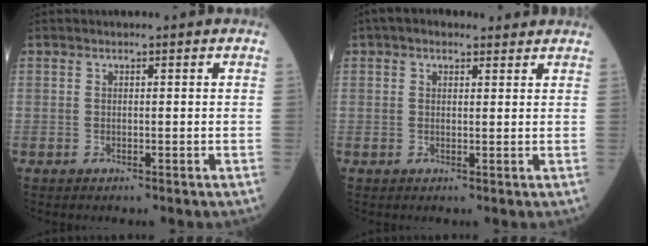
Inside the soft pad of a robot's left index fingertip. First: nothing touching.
{"total": 3.4, "force": [2.5, 1.8, 1.5], "torque": [-0.027, 0.028, 0.038]}